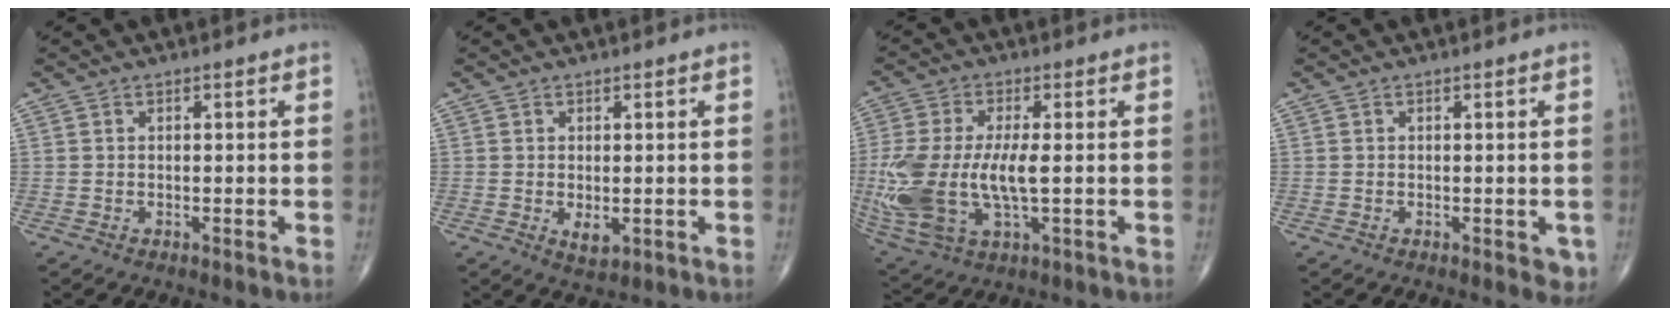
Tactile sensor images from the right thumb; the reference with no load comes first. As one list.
[{"total": 2.6, "force": [-0.4, 1.4, 2.2], "torque": [-0.028, -0.004, 0.002]}, {"total": 17.6, "force": [-1.4, 7.9, 15.7], "torque": [-0.370, -0.014, -0.013]}, {"total": 2.4, "force": [-0.8, 1.3, 1.9], "torque": [-0.002, 0.001, -0.010]}]